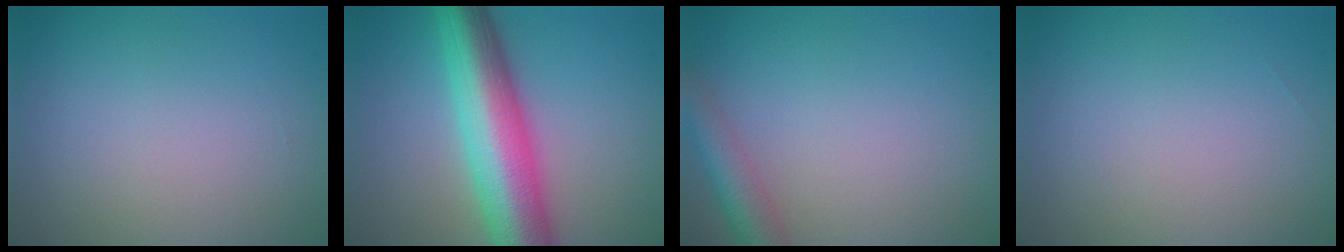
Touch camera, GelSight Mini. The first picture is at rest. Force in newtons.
{"total": 10.3, "press": 10.3, "slide": 0.2}
{"total": 3.5, "press": 3.5, "slide": 0.2}
{"total": 0.0}